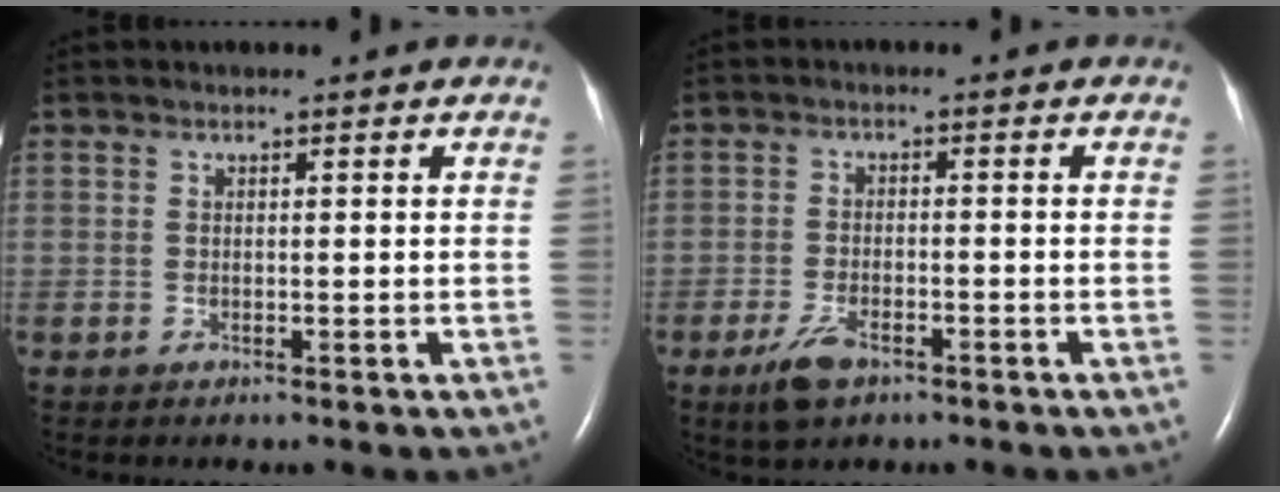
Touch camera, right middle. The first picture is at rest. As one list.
[{"total": 4.6, "force": [-3.0, 1.8, 3.1], "torque": [-0.071, -0.006, -0.051]}]